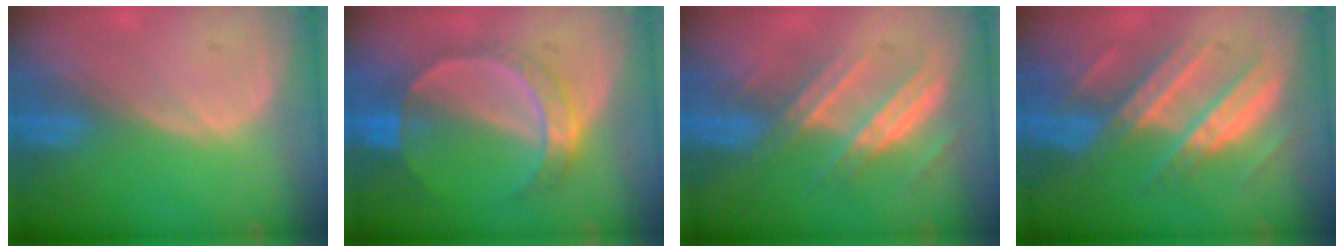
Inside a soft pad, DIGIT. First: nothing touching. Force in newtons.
{"total": 7.2, "press": 6.3, "slide": 3.5}
{"total": 7.6, "press": 6.8, "slide": 3.4}
{"total": 9.3, "press": 9.2, "slide": 0.8}